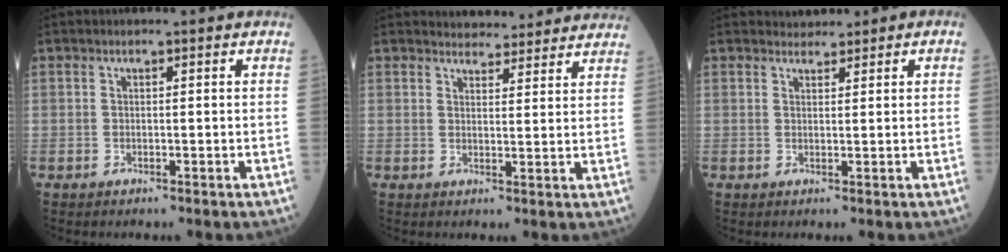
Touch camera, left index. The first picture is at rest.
{"total": 8.3, "force": [7.9, 1.9, 1.4], "torque": [-0.007, 0.008, 0.082]}
{"total": 1.6, "force": [1.4, 0.7, 0.0], "torque": [-0.001, 0.007, 0.020]}